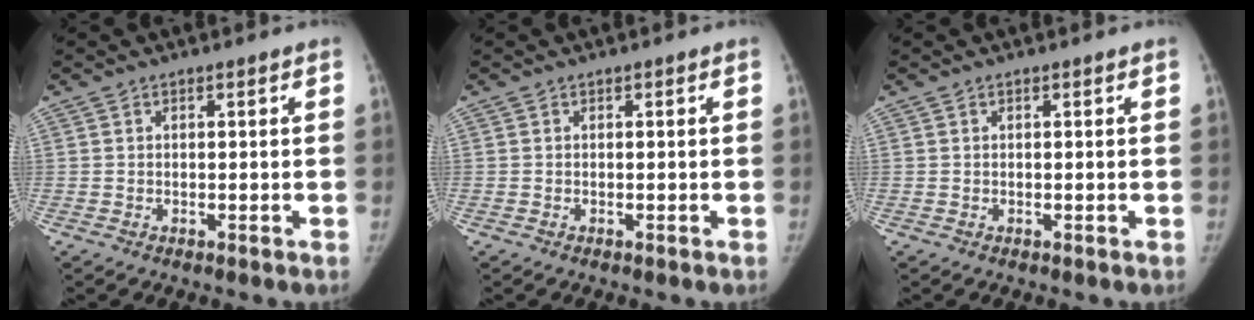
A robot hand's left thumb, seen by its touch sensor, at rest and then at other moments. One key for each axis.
{"total": 0.0}
{"total": 0.0}